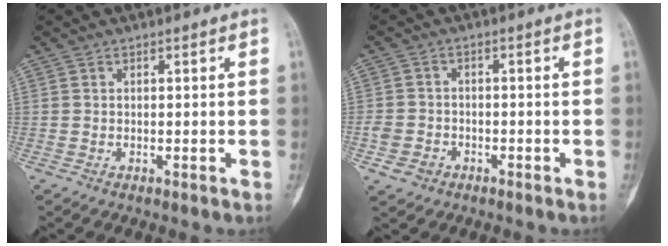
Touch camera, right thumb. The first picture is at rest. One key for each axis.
{"total": 4.2, "fx": -2.0, "fy": 3.4, "fz": 1.6, "tx": -0.023, "ty": 0.019, "tz": -0.030}